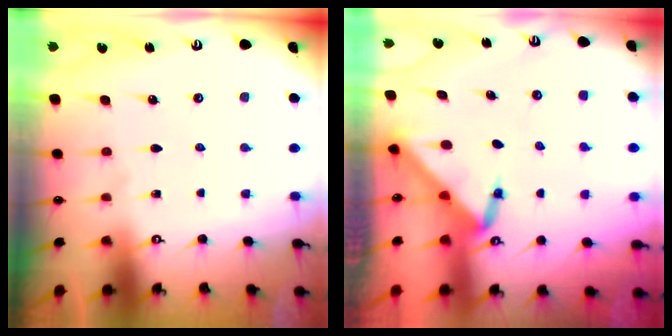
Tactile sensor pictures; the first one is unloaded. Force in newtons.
{"total": 3.2, "press": 3.2, "slide": 0.0}